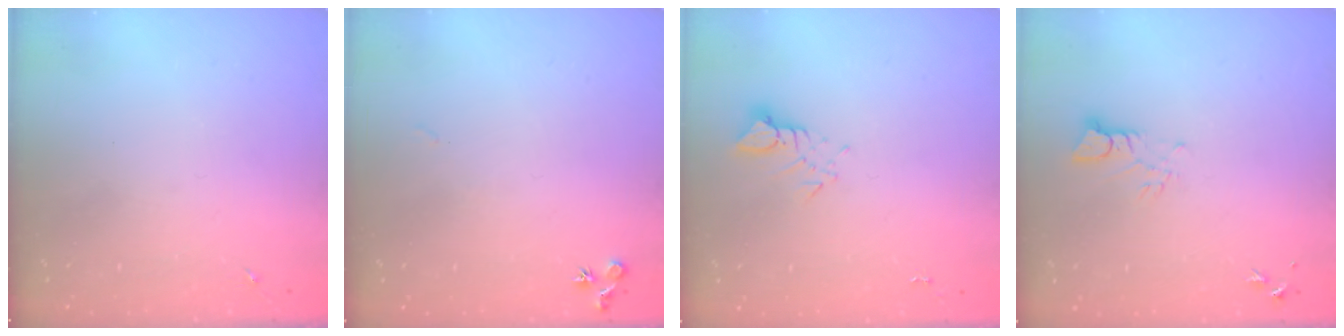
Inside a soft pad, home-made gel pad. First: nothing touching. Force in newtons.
{"total": 6.6, "press": 6.6, "slide": 0.6}
{"total": 3.1, "press": 3.1, "slide": 0.2}
{"total": 3.2, "press": 3.2, "slide": 0.2}